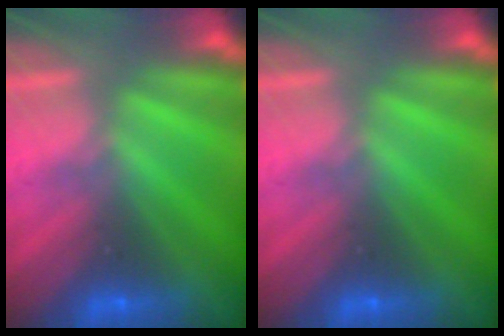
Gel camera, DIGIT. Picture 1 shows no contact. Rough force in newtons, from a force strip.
{"total": 0.0}